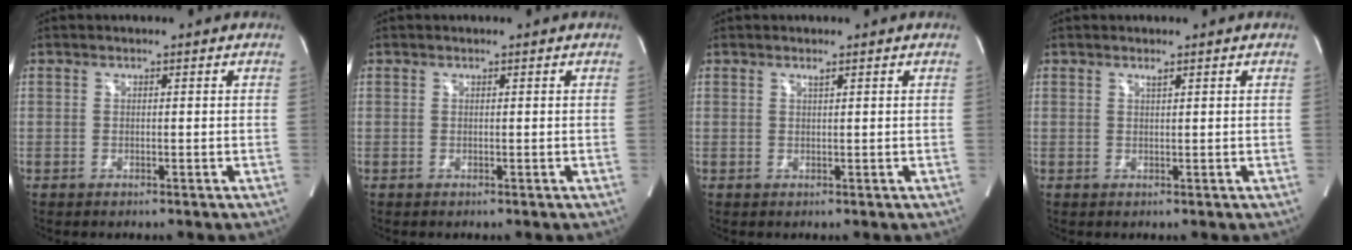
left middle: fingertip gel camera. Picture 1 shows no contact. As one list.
[{"total": 0.0}, {"total": 0.6, "force": [0.4, -0.1, 0.4], "torque": [-0.012, -0.002, 0.011]}, {"total": 0.6, "force": [0.5, -0.1, 0.4], "torque": [-0.012, -0.002, 0.012]}]